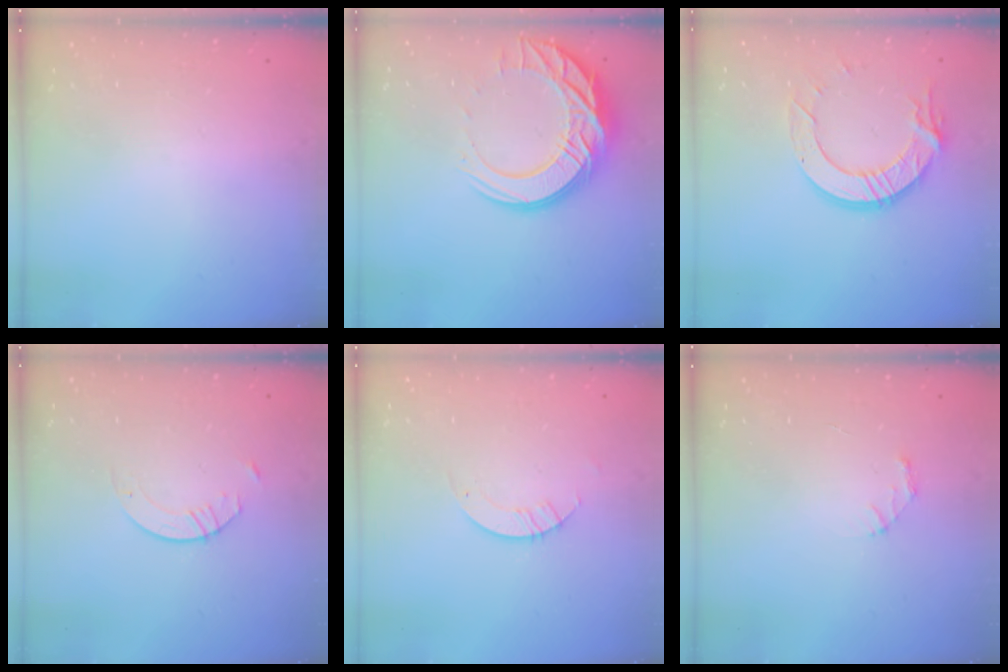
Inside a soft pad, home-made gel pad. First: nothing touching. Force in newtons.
{"total": 18.7, "press": 18.6, "slide": 1.8}
{"total": 12.7, "press": 12.6, "slide": 1.2}
{"total": 2.9, "press": 2.9, "slide": 0.3}
{"total": 2.8, "press": 2.8, "slide": 0.2}
{"total": 2.1, "press": 2.1, "slide": 0.2}